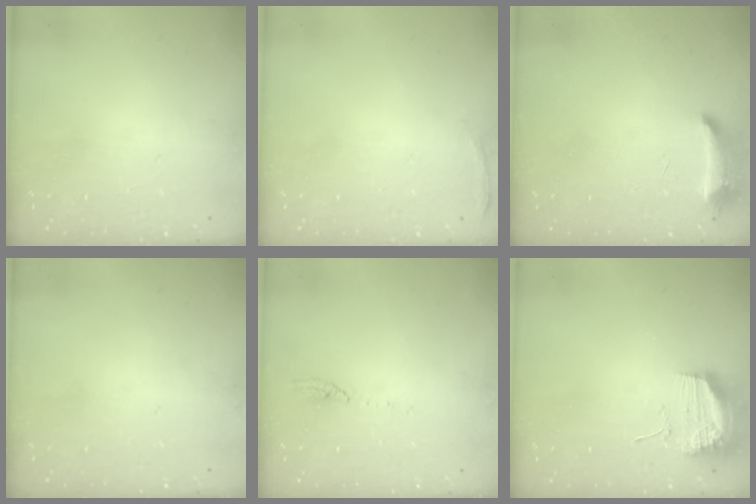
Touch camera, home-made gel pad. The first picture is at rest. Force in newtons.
{"total": 4.0, "press": 3.7, "slide": 1.6}
{"total": 8.5, "press": 8.4, "slide": 1.6}
{"total": 0.0}
{"total": 3.5, "press": 3.5, "slide": 0.3}
{"total": 17.0, "press": 13.3, "slide": 10.6}